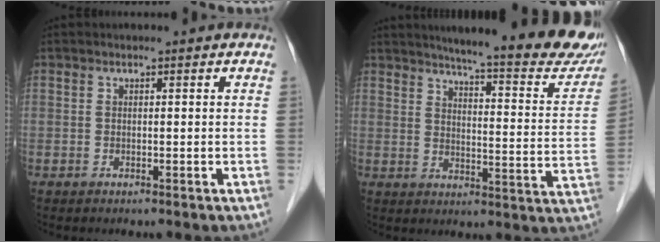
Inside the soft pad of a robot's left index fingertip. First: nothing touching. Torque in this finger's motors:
{"motor_torque": [0.10, -0.32, 0.62, 0.12]}